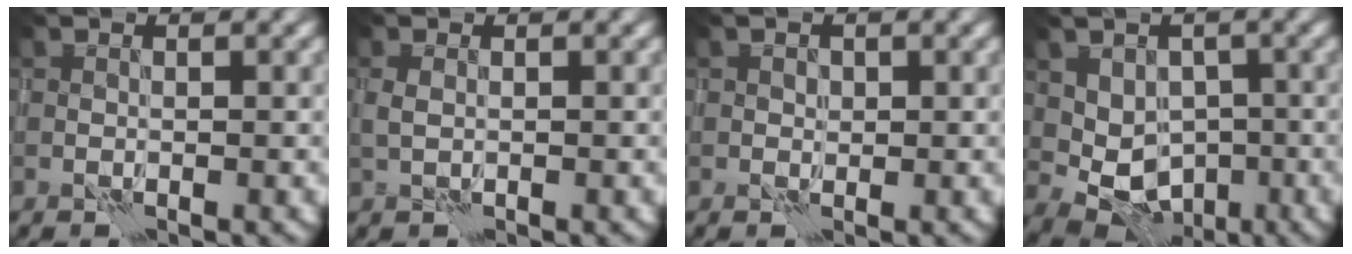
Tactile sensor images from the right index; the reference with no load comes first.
{"total": 1.1, "force": [0.0, 0.9, 0.7], "torque": [-0.015, 0.001, -0.001]}
{"total": 0.8, "force": [0.1, 0.8, 0.2], "torque": [-0.001, -0.001, 0.002]}
{"total": 5.8, "force": [-0.3, 4.6, 3.6], "torque": [-0.054, -0.004, 0.008]}